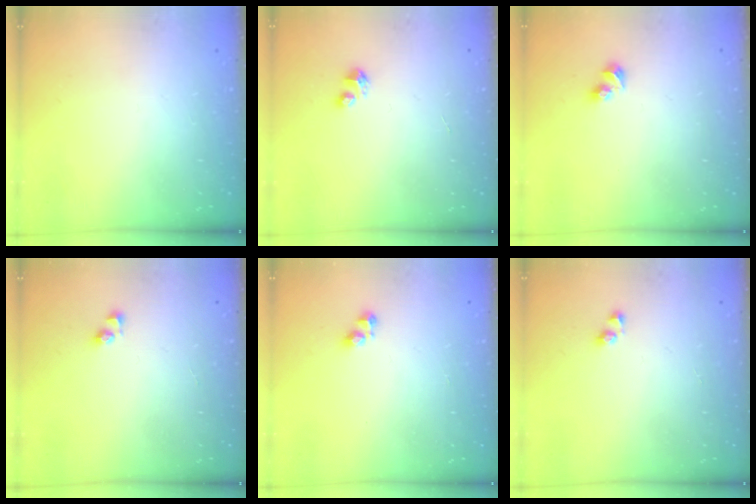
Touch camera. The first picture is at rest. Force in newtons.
{"total": 2.8, "press": 2.8, "slide": 0.1}
{"total": 3.9, "press": 3.8, "slide": 0.6}
{"total": 4.0, "press": 3.9, "slide": 0.5}
{"total": 2.8, "press": 2.8, "slide": 0.3}
{"total": 2.4, "press": 2.0, "slide": 1.3}